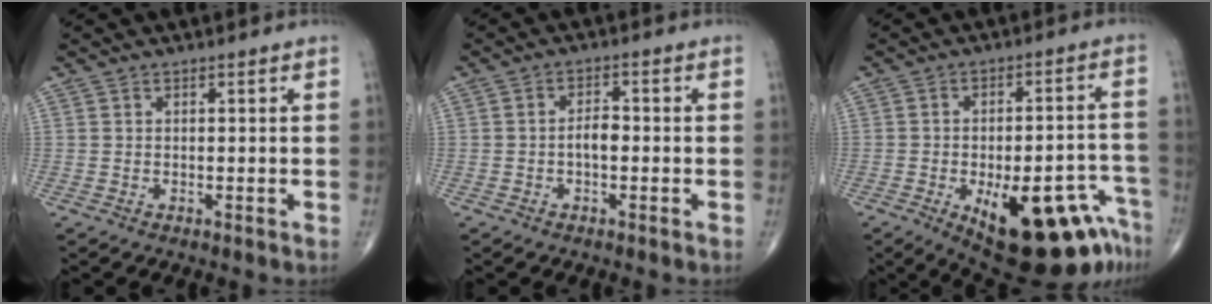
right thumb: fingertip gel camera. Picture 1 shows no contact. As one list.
[{"total": 3.0, "force": [-0.7, 1.6, 2.4], "torque": [-0.035, 0.012, -0.015]}, {"total": 22.5, "force": [-11.6, 8.8, 17.1], "torque": [-0.150, 0.056, -0.145]}]